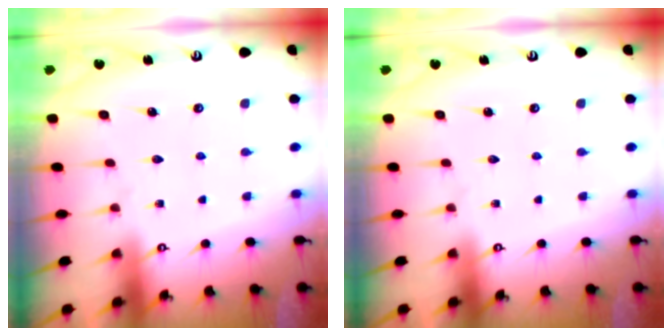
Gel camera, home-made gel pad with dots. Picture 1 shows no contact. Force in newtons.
{"total": 0.0}